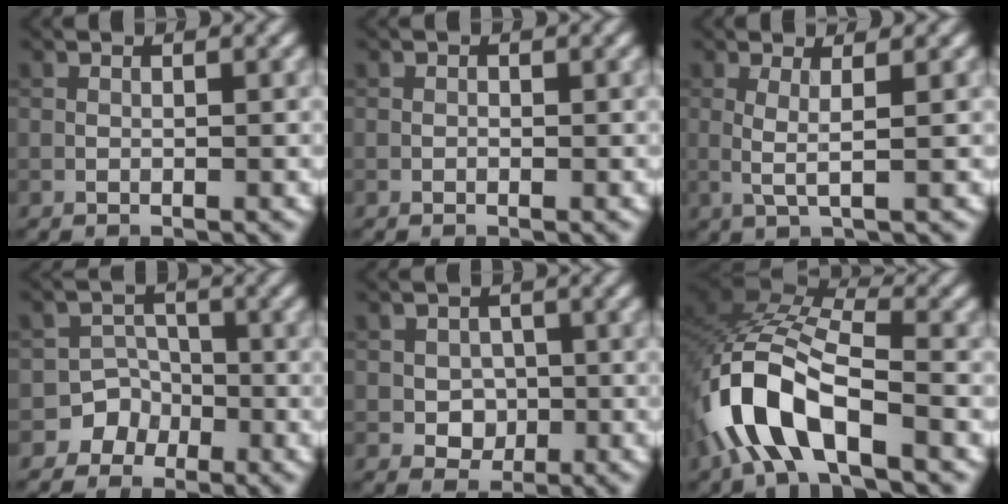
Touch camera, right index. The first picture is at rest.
{"total": 0.0}
{"total": 1.9, "force": [0.3, 0.2, 1.9], "torque": [-0.043, -0.002, 0.004]}
{"total": 3.9, "force": [-2.2, 3.2, -0.2], "torque": [0.049, 0.009, -0.048]}
{"total": 2.5, "force": [-0.4, 2.2, 1.1], "torque": [-0.014, -0.002, -0.011]}
{"total": 10.2, "force": [-4.6, 4.6, 7.9], "torque": [-0.167, 0.010, -0.093]}